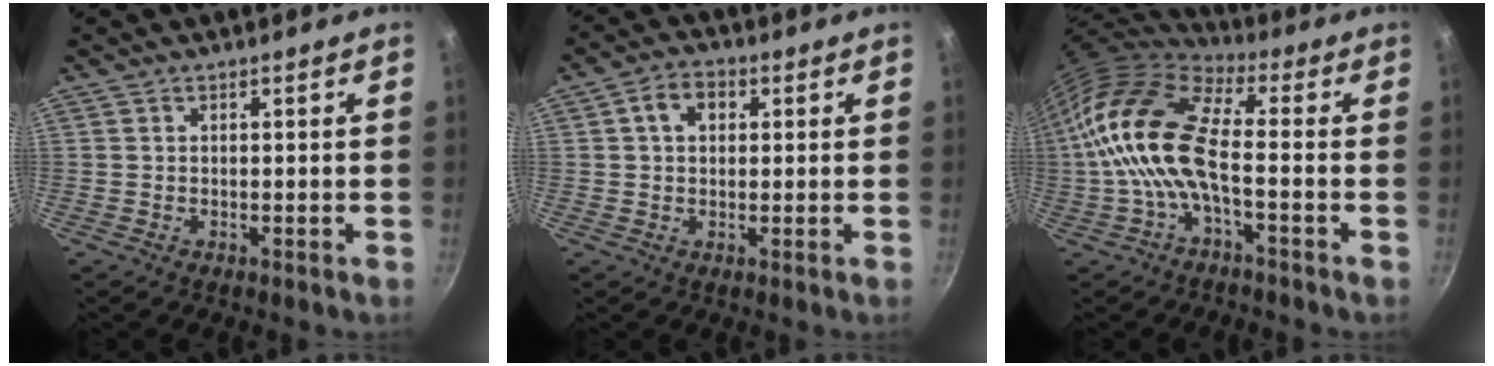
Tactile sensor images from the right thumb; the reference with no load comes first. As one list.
[{"total": 5.6, "force": [1.5, 4.1, 3.5], "torque": [-0.040, 0.009, 0.017]}, {"total": 14.8, "force": [-1.4, 6.2, 13.4], "torque": [-0.255, 0.025, -0.040]}]